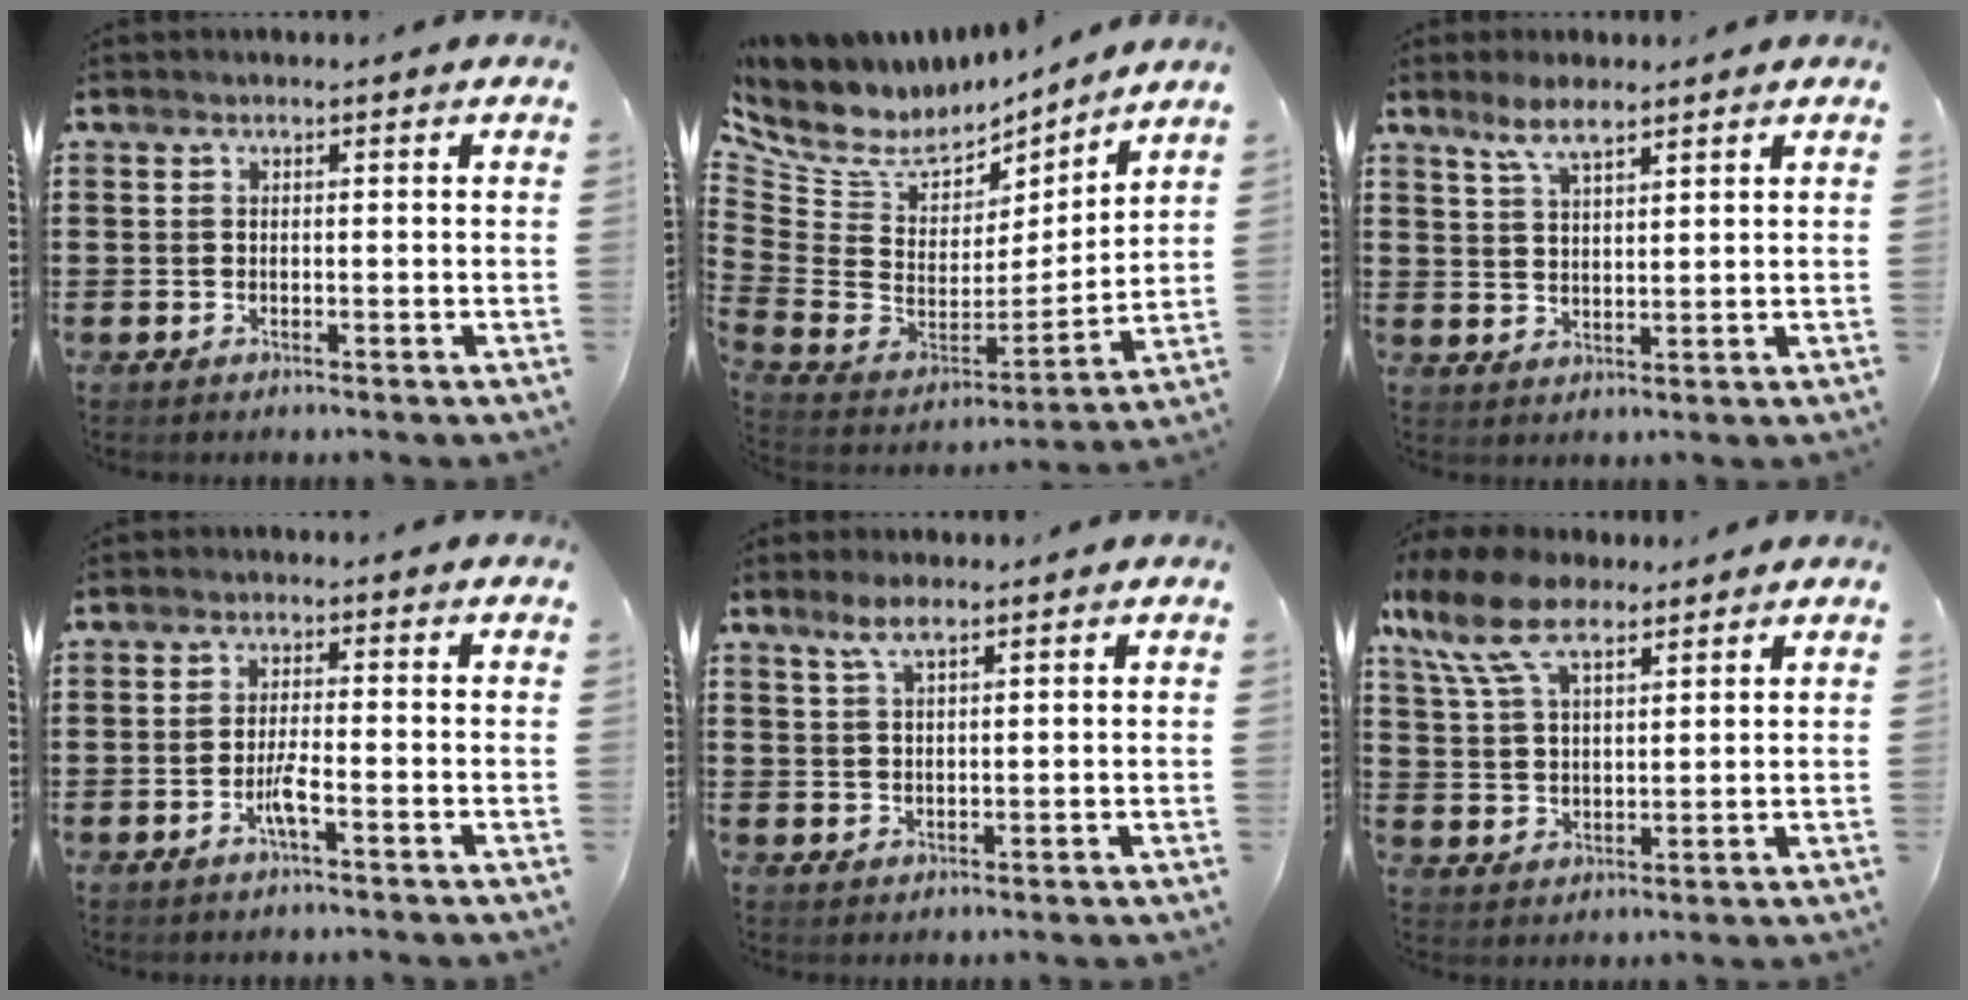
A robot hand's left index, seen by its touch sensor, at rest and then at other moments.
{"total": 5.7, "force": [4.1, 3.7, 1.3], "torque": [-0.059, -0.038, 0.074]}
{"total": 4.6, "force": [3.2, 1.2, 3.0], "torque": [-0.066, 0.003, 0.059]}
{"total": 3.3, "force": [-1.5, 0.2, 2.9], "torque": [-0.058, -0.002, -0.029]}
{"total": 3.5, "force": [2.3, 0.8, 2.6], "torque": [-0.056, 0.004, 0.040]}
{"total": 10.5, "force": [7.2, 4.4, 6.2], "torque": [-0.146, -0.009, 0.134]}